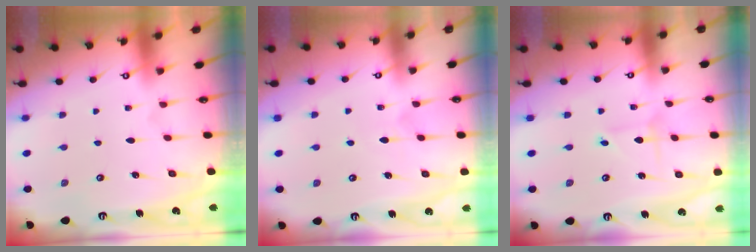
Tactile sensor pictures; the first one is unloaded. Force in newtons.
{"total": 3.9, "press": 3.9, "slide": 0.5}
{"total": 1.0, "press": 1.0, "slide": 0.1}